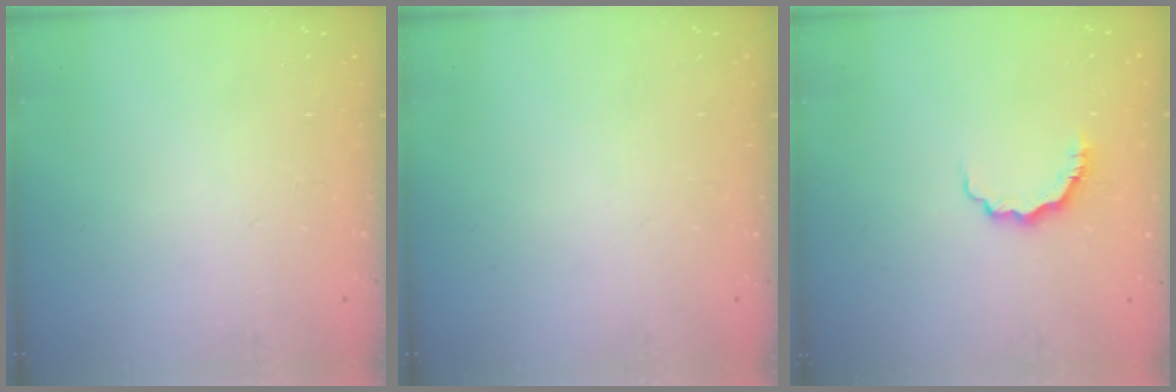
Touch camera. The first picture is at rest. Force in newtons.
{"total": 0.0}
{"total": 6.3, "press": 6.2, "slide": 1.0}